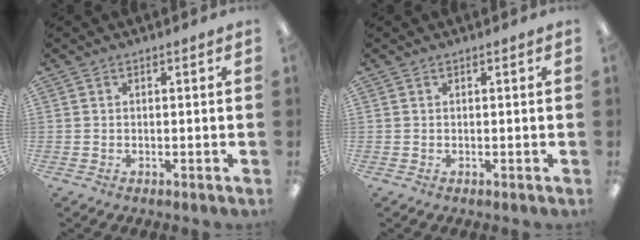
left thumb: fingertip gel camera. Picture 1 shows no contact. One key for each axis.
{"total": 0.0}